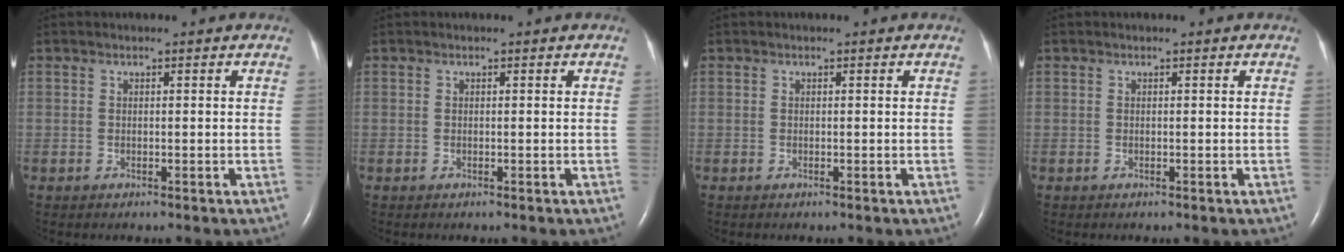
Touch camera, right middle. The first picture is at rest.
{"total": 0.0}
{"total": 0.0}
{"total": 0.0}